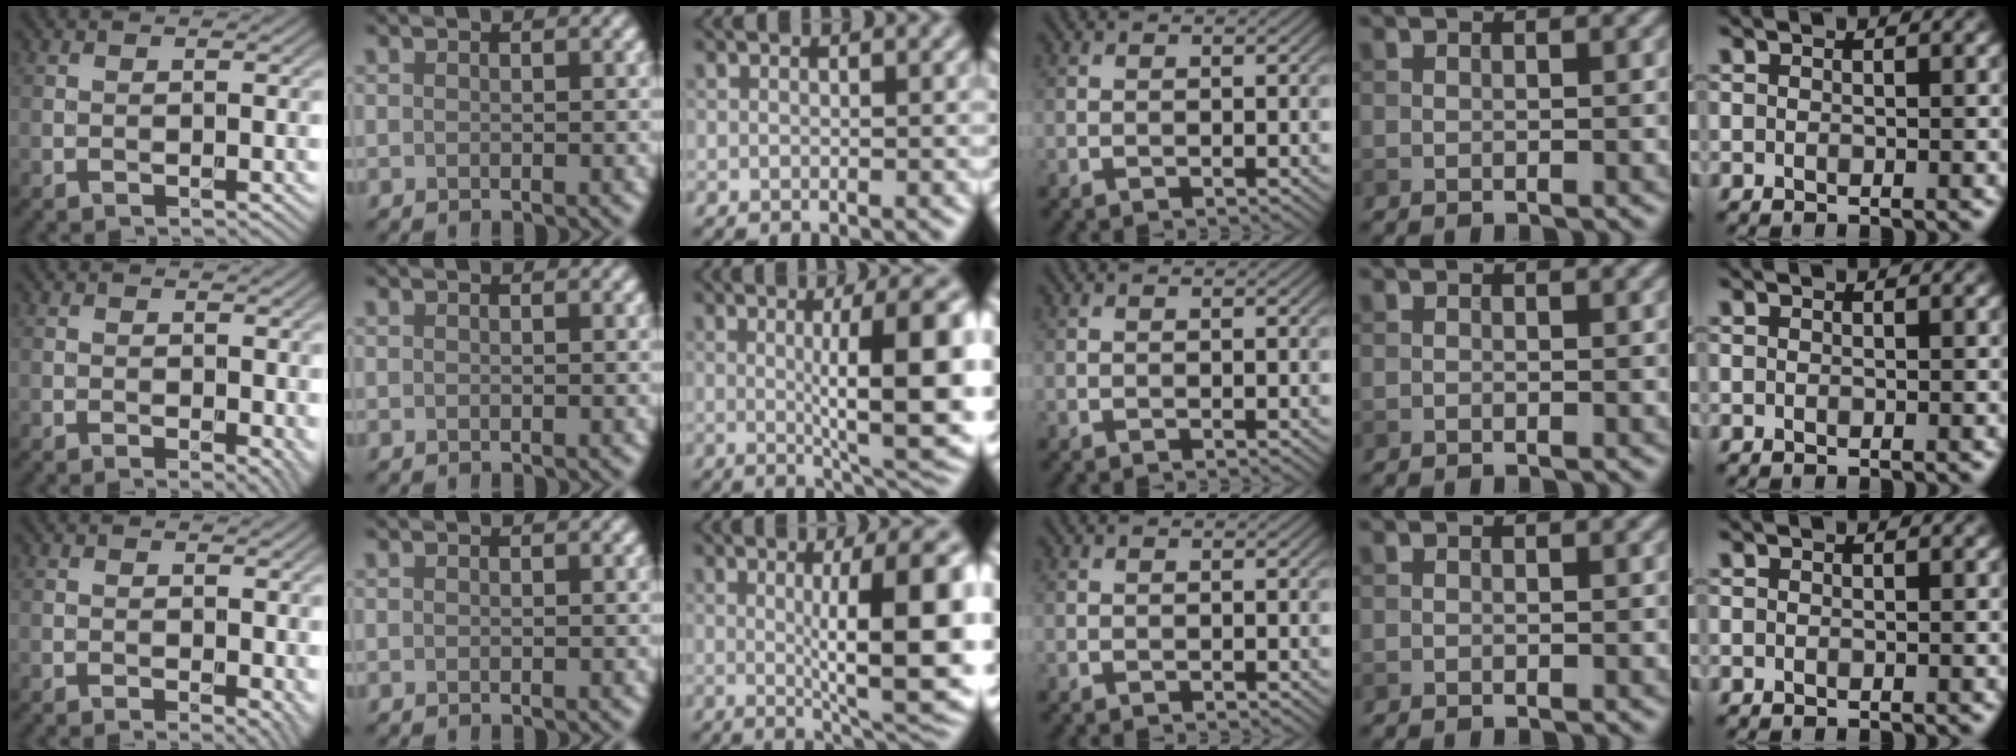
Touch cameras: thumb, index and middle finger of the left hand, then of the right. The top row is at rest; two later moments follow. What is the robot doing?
{"motion": "unscrew", "object": "dispenser bottle"}